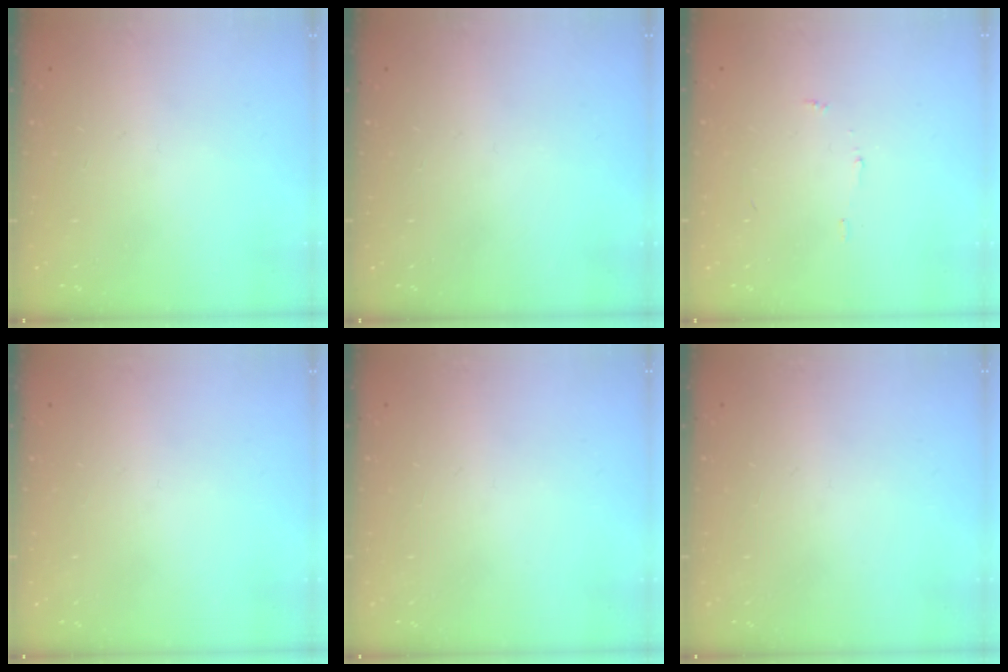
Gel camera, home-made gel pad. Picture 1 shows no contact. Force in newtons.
{"total": 0.0}
{"total": 4.4, "press": 4.3, "slide": 0.4}
{"total": 0.0}
{"total": 0.0}
{"total": 0.0}